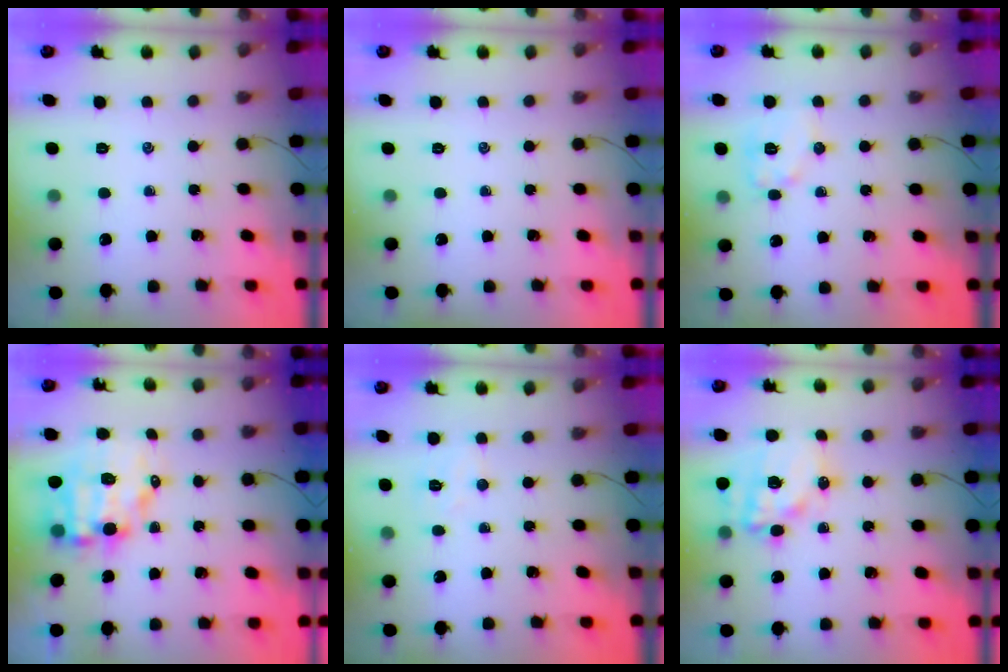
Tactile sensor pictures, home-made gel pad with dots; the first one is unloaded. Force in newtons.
{"total": 0.0}
{"total": 9.0, "press": 9.0, "slide": 0.2}
{"total": 9.5, "press": 9.2, "slide": 2.6}
{"total": 5.1, "press": 5.0, "slide": 1.0}
{"total": 14.5, "press": 14.1, "slide": 3.3}